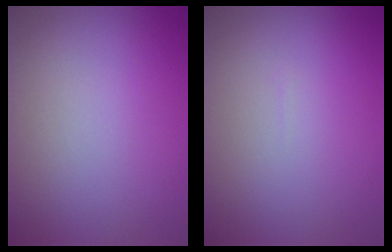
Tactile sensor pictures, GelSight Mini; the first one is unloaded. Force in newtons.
{"total": 0.0}